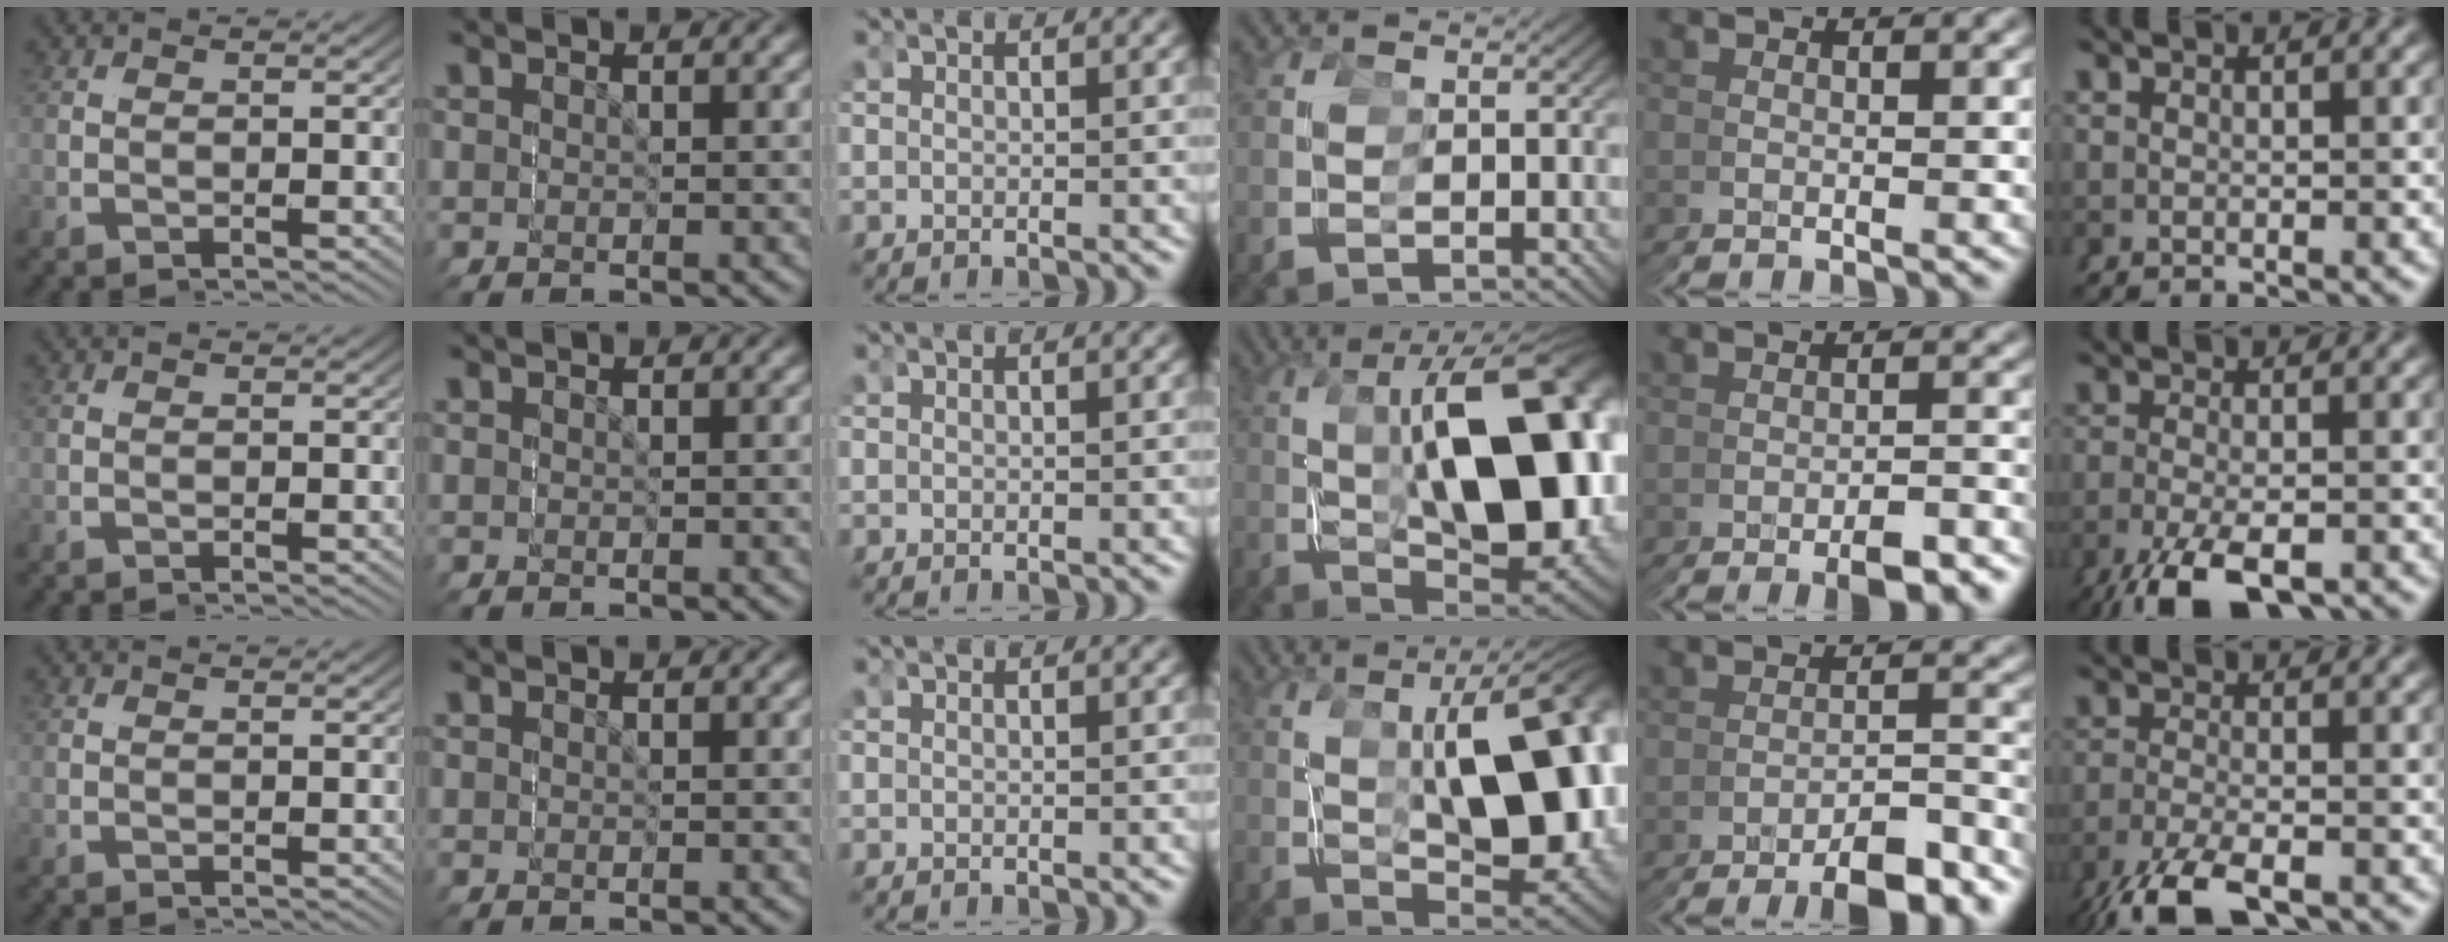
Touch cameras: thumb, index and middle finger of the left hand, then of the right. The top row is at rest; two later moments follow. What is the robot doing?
{"motion": "grasp_and_lifting", "object": "screwdriver"}